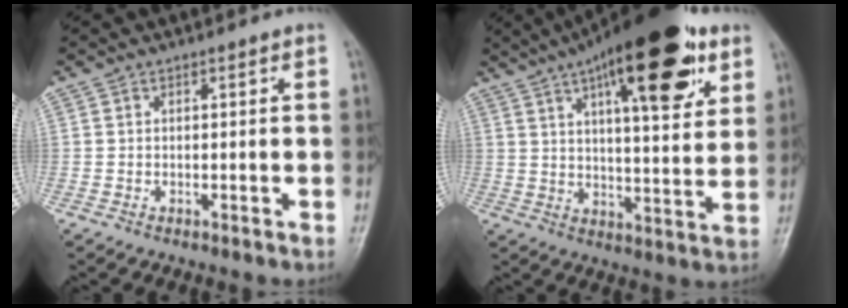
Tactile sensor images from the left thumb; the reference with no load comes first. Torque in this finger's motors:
{"motor_torque": [1.21, 0.40, 1.94, -0.83, 0.25]}